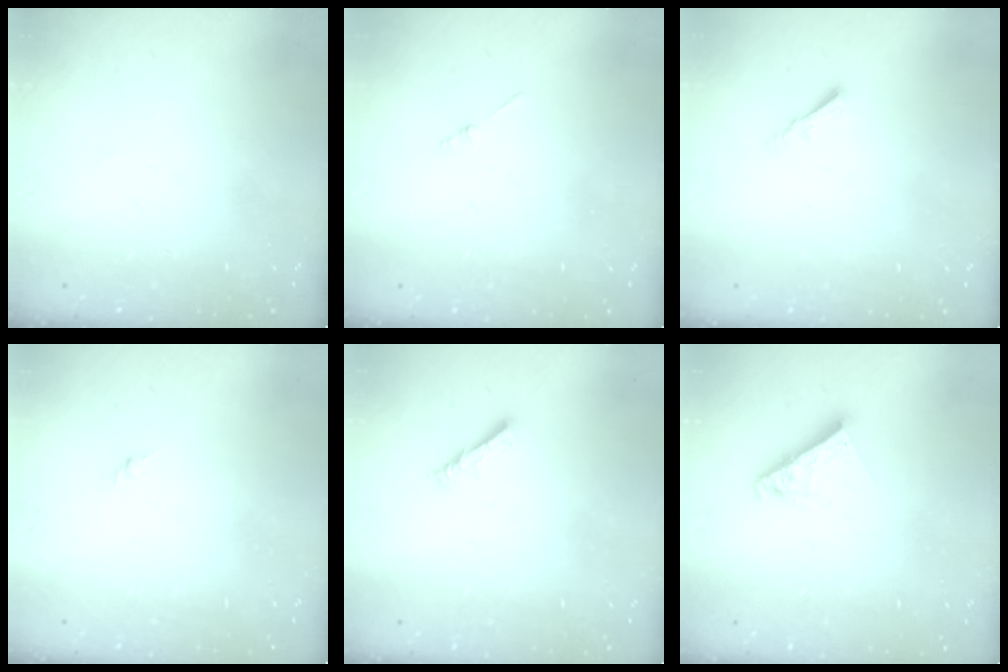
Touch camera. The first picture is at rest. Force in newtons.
{"total": 0.8, "press": 0.8, "slide": 0.2}
{"total": 2.2, "press": 2.2, "slide": 0.4}
{"total": 1.6, "press": 1.5, "slide": 0.6}
{"total": 4.2, "press": 4.2, "slide": 0.5}
{"total": 9.0, "press": 9.0, "slide": 0.9}